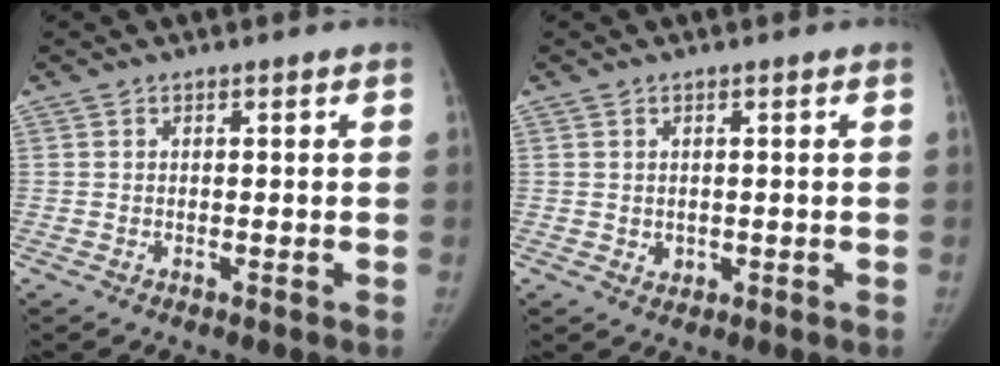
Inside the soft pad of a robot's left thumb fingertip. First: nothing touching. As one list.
[{"total": 1.4, "force": [0.2, 1.2, 0.6], "torque": [-0.007, -0.003, 0.009]}]